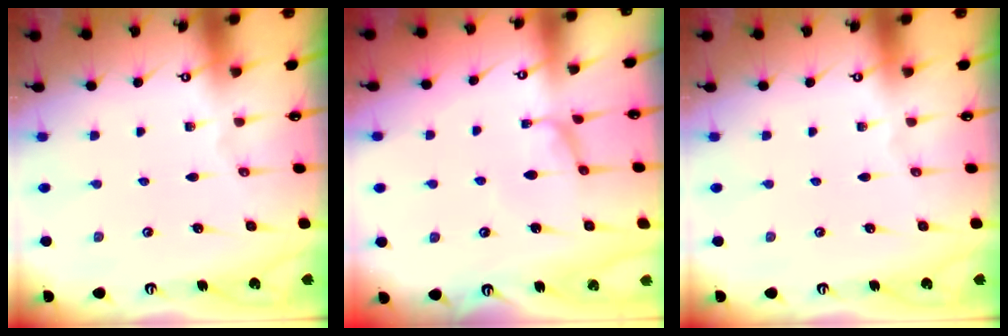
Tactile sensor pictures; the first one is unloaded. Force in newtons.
{"total": 1.1, "press": 1.0, "slide": 0.4}
{"total": 0.0}